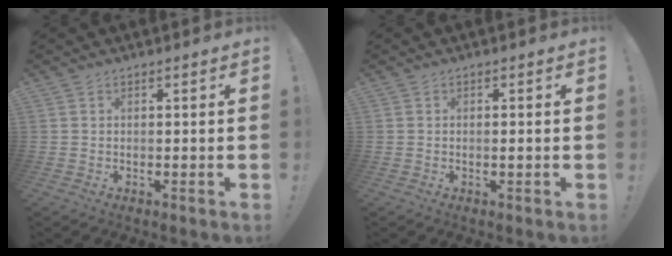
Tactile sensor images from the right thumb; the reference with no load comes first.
{"total": 1.1, "force": [-0.3, 0.1, 1.0], "torque": [-0.010, -0.003, -0.008]}